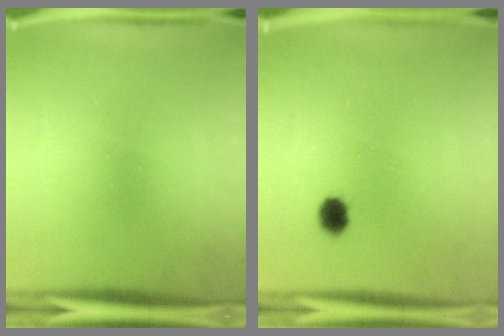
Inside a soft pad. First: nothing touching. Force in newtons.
{"total": 3.4}